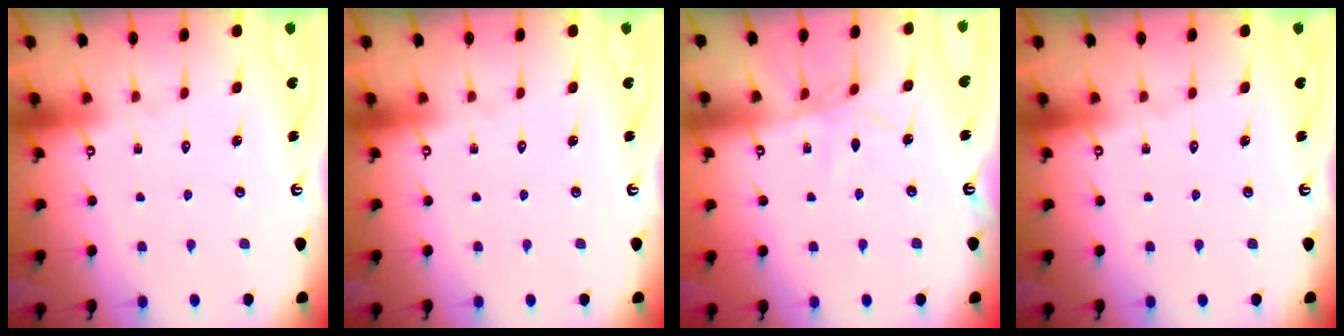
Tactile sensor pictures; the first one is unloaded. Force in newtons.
{"total": 0.0}
{"total": 4.8, "press": 4.7, "slide": 0.6}
{"total": 0.0}